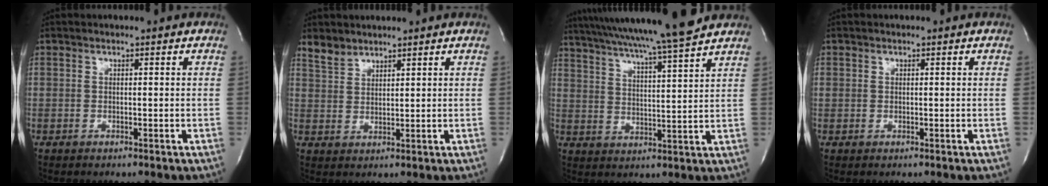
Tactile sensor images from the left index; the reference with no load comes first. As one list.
[{"total": 3.3, "force": [3.0, 1.3, 0.2], "torque": [-0.006, 0.011, 0.060]}, {"total": 18.5, "force": [16.1, -1.1, 9.0], "torque": [-0.156, -0.008, 0.238]}, {"total": 0.7, "force": [0.2, 0.7, 0.1], "torque": [0.007, 0.003, 0.001]}]